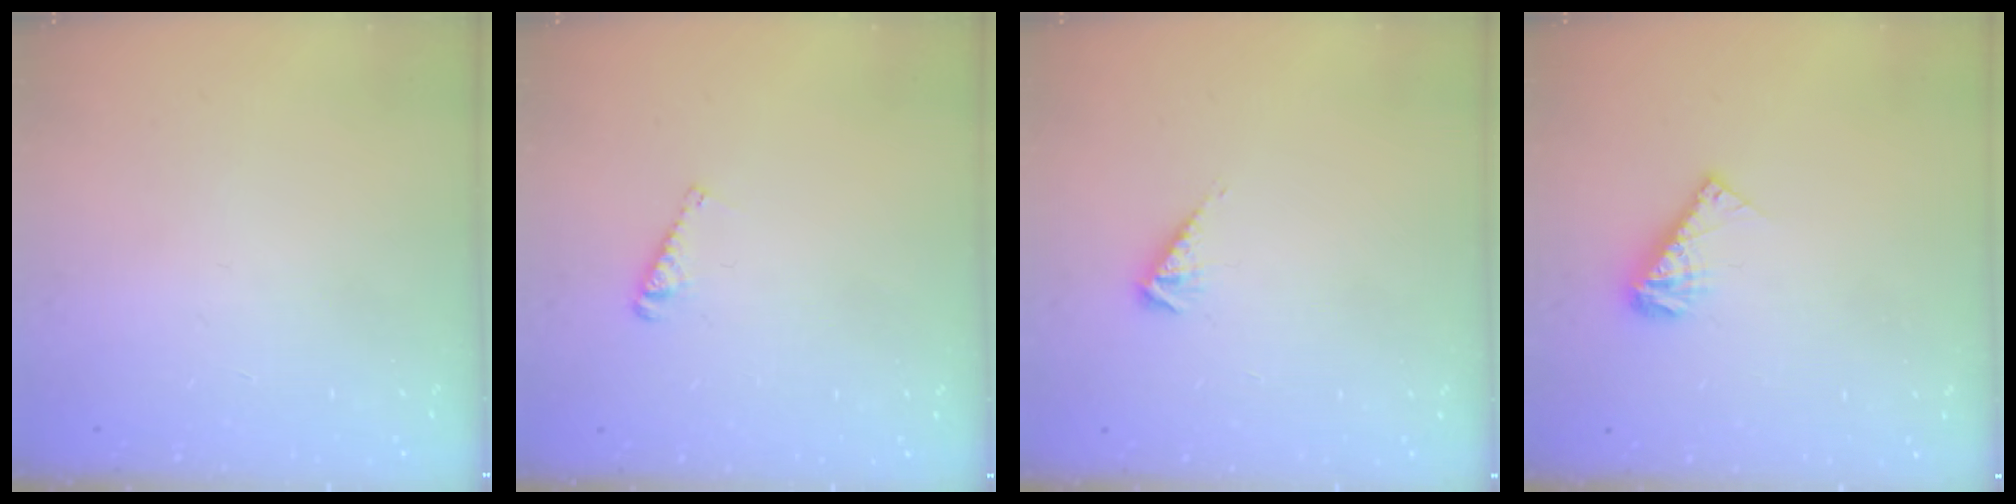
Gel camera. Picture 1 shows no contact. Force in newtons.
{"total": 3.9, "press": 3.9, "slide": 0.5}
{"total": 3.0, "press": 3.0, "slide": 0.6}
{"total": 6.6, "press": 6.5, "slide": 0.5}